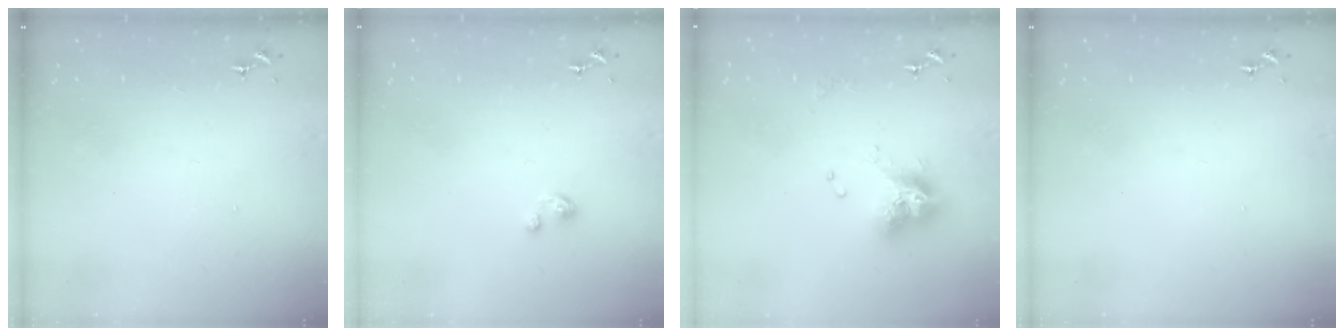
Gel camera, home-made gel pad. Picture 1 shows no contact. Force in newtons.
{"total": 3.3, "press": 3.3, "slide": 0.3}
{"total": 12.9, "press": 12.8, "slide": 1.3}
{"total": 0.0}